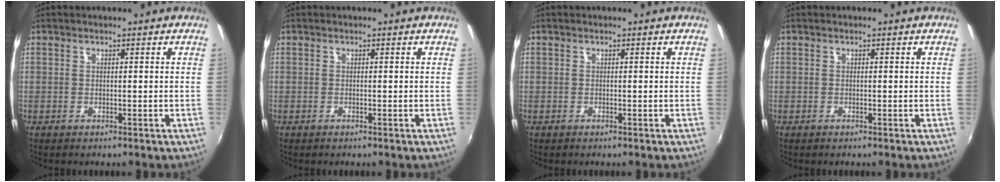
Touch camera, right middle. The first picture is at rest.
{"total": 0.0}
{"total": 0.0}
{"total": 0.0}